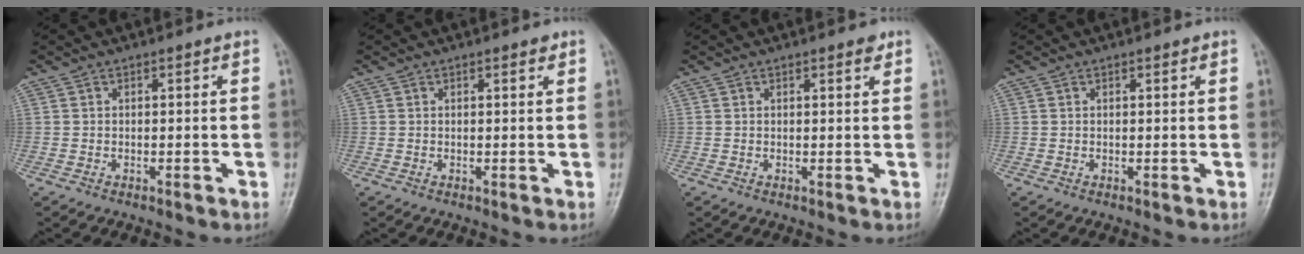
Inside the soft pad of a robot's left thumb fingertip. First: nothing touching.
{"total": 1.0, "force": [0.7, 0.3, 0.6], "torque": [-0.008, -0.004, 0.009]}
{"total": 1.5, "force": [1.0, 0.5, 1.0], "torque": [-0.009, -0.005, 0.012]}
{"total": 0.6, "force": [0.5, 0.2, 0.4], "torque": [-0.007, -0.002, 0.006]}